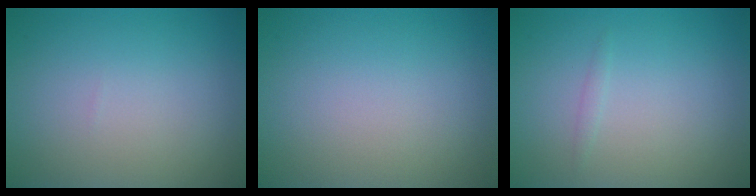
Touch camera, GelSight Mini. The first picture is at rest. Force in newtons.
{"total": 0.0}
{"total": 0.6, "press": 0.6, "slide": 0.0}